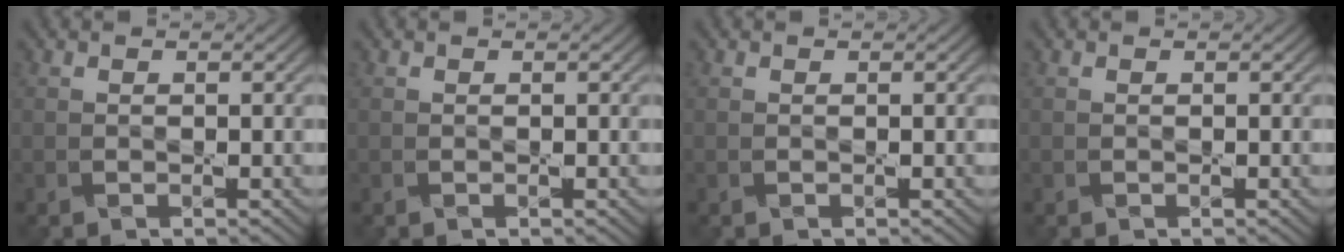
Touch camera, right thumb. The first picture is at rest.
{"total": 0.0}
{"total": 0.0}
{"total": 0.0}